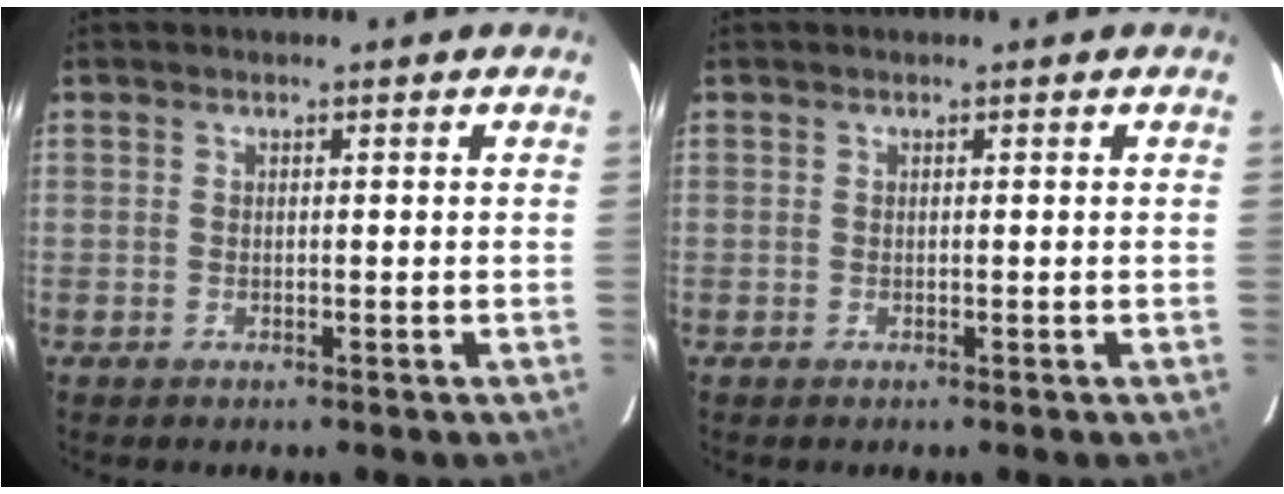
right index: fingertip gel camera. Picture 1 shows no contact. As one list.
[{"total": 0.0}]